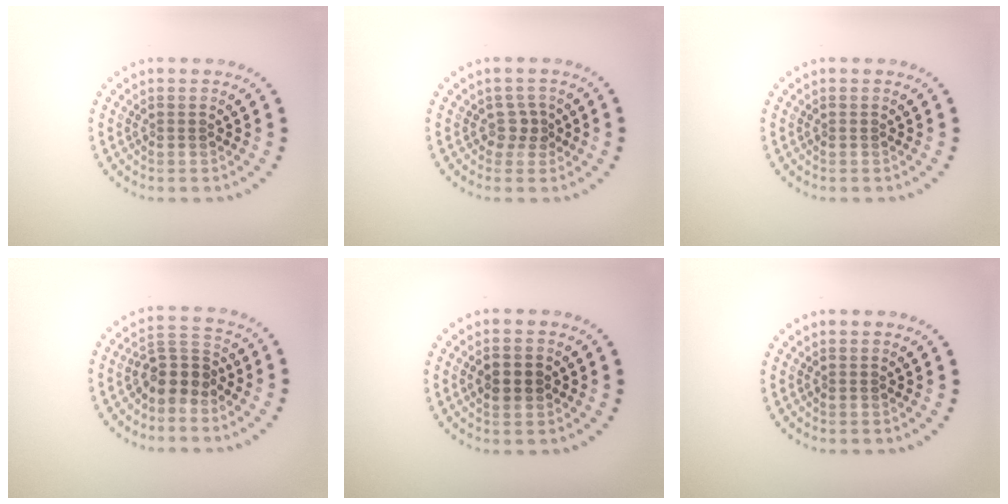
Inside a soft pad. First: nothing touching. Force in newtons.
{"total": 1.5, "press": 1.1, "slide": 1.1}
{"total": 0.0}
{"total": 3.4, "press": 2.8, "slide": 1.9}
{"total": 2.3, "press": 2.3, "slide": 0.2}
{"total": 0.0}